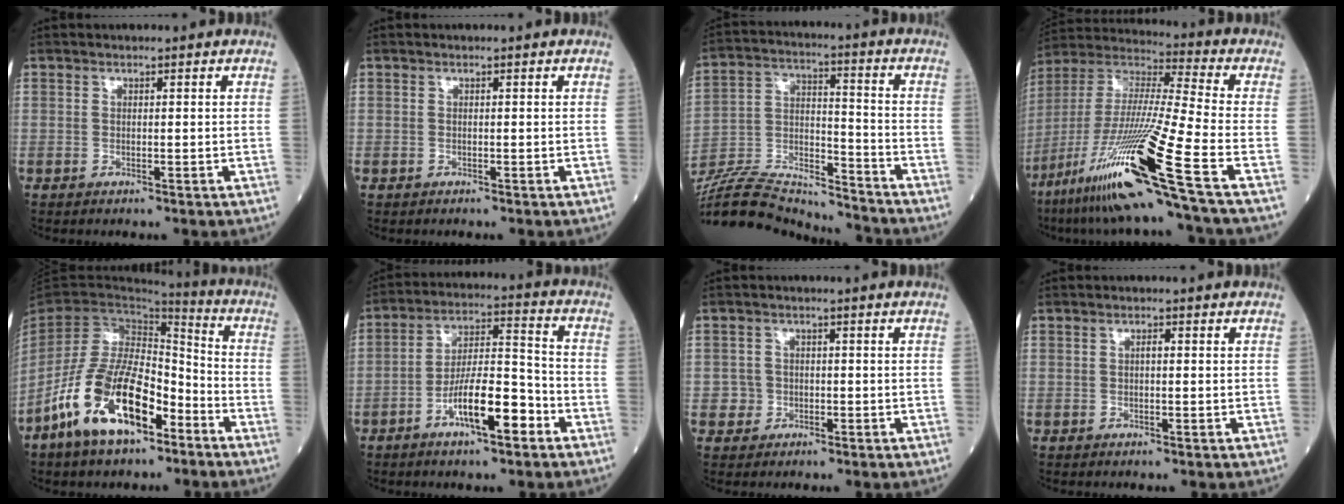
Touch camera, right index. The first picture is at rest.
{"total": 0.0}
{"total": 19.1, "force": [-18.3, 2.5, 4.9], "torque": [-0.112, 0.016, -0.311]}
{"total": 23.2, "force": [-12.4, -1.6, 19.6], "torque": [-0.401, -0.049, -0.237]}
{"total": 14.3, "force": [-7.7, 5.9, 10.5], "torque": [-0.212, 0.003, -0.143]}
{"total": 10.7, "force": [-5.3, 2.4, 9.0], "torque": [-0.166, 0.010, -0.094]}
{"total": 2.0, "force": [-0.3, 2.0, -0.1], "torque": [0.013, 0.011, -0.009]}
{"total": 0.7, "force": [0.0, 0.2, 0.7], "torque": [-0.013, 0.002, -0.001]}